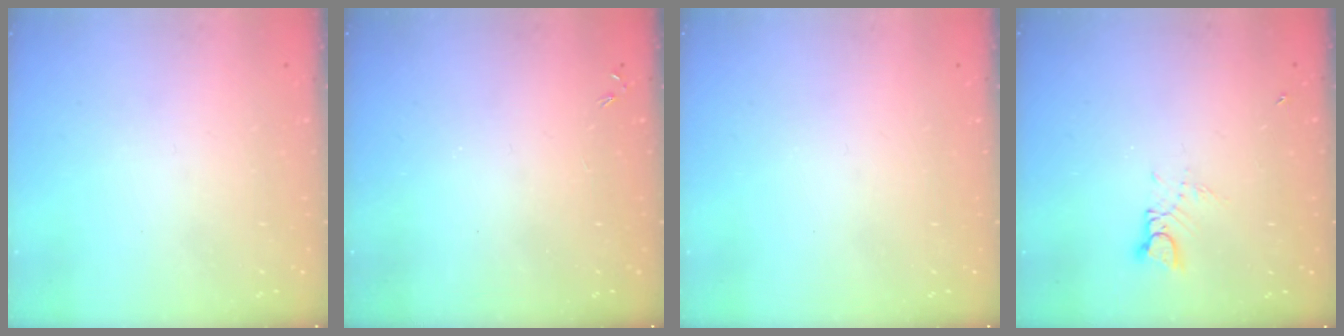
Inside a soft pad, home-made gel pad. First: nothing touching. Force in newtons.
{"total": 0.0}
{"total": 0.0}
{"total": 2.9, "press": 2.9, "slide": 0.3}